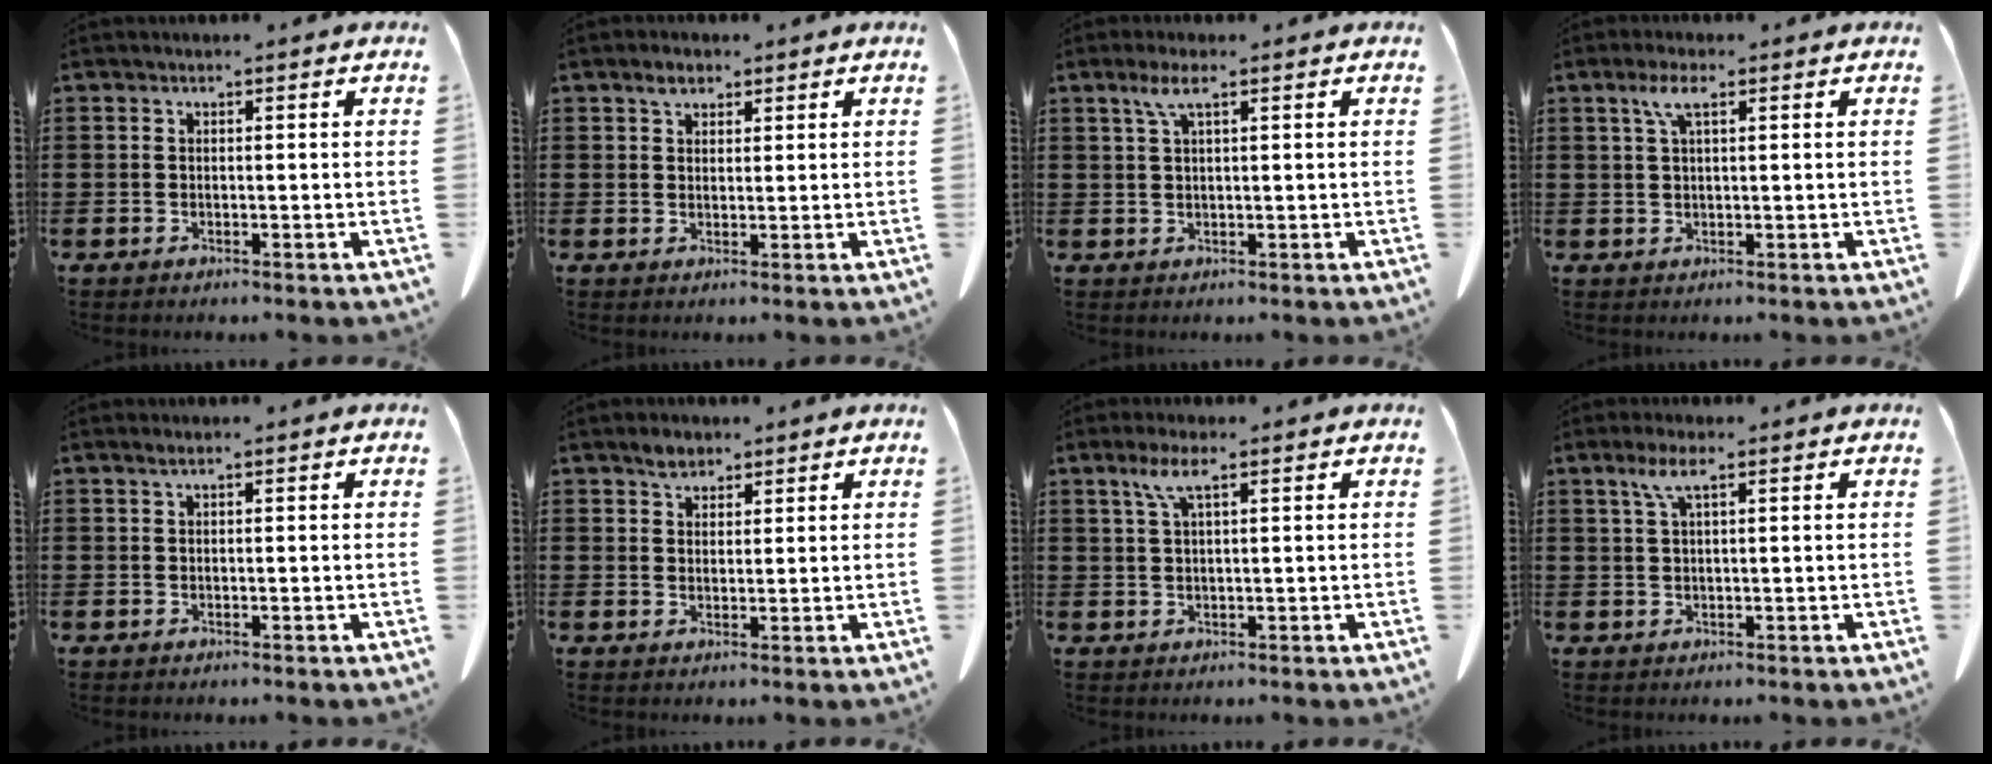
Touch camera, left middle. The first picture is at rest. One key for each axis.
{"total": 2.4, "fx": 1.7, "fy": 1.3, "fz": 1.1, "tx": -0.016, "ty": 0.004, "tz": 0.030}
{"total": 3.0, "fx": 1.6, "fy": 0.5, "fz": 2.5, "tx": -0.055, "ty": 0.005, "tz": 0.026}
{"total": 3.7, "fx": 1.7, "fy": 1.0, "fz": 3.1, "tx": -0.067, "ty": 0.009, "tz": 0.027}
{"total": 0.7, "fx": 0.4, "fy": 0.0, "fz": 0.6, "tx": -0.011, "ty": 0.001, "tz": 0.006}
{"total": 2.5, "fx": 1.9, "fy": 1.3, "fz": 0.8, "tx": -0.020, "ty": 0.003, "tz": 0.037}
{"total": 3.6, "fx": 1.9, "fy": 0.6, "fz": 3.0, "tx": -0.066, "ty": 0.006, "tz": 0.031}
{"total": 3.2, "fx": 1.7, "fy": 0.6, "fz": 2.7, "tx": -0.059, "ty": 0.005, "tz": 0.028}